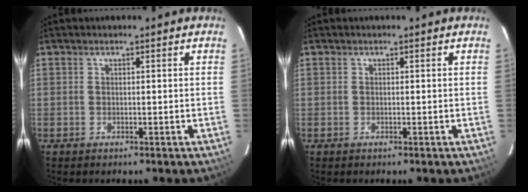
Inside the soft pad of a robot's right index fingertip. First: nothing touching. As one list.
[{"total": 0.0}]